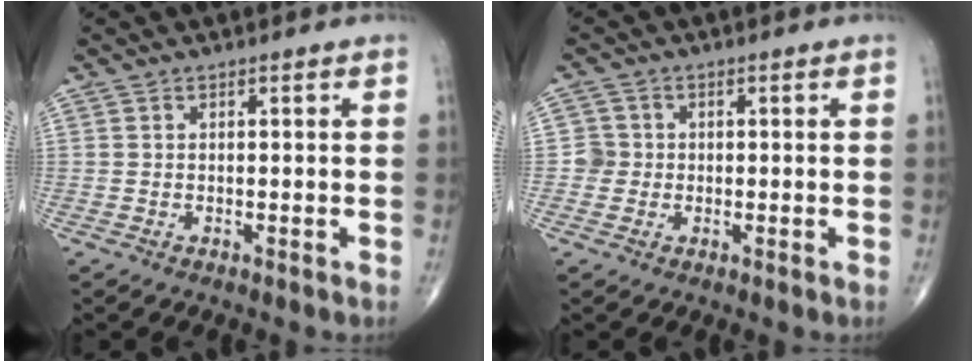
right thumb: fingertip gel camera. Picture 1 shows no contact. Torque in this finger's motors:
{"motor_torque": [-0.22, -0.40, -0.04, 0.24, 0.03]}